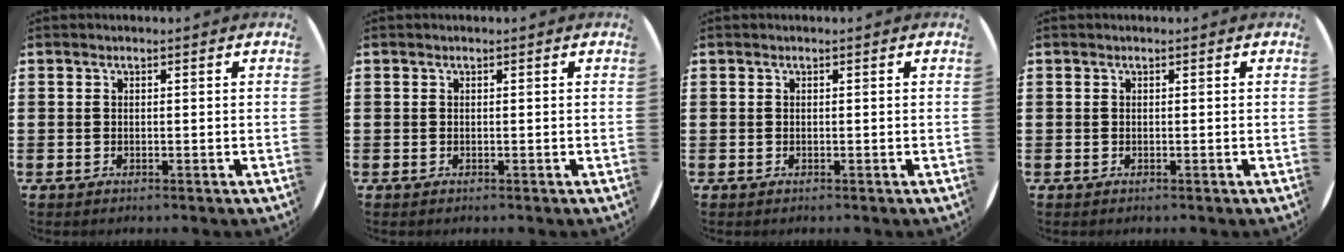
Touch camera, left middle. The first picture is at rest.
{"total": 0.0}
{"total": 0.0}
{"total": 0.0}